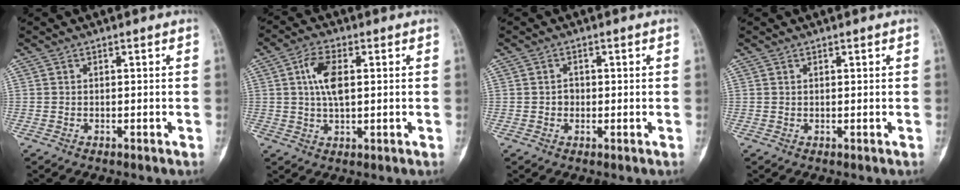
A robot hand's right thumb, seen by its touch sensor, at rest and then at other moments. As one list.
[{"total": 6.7, "force": [1.3, 3.3, 5.7], "torque": [-0.105, 0.008, 0.021]}, {"total": 1.6, "force": [-0.1, 1.4, 0.7], "torque": [0.004, 0.009, -0.004]}, {"total": 0.0}]